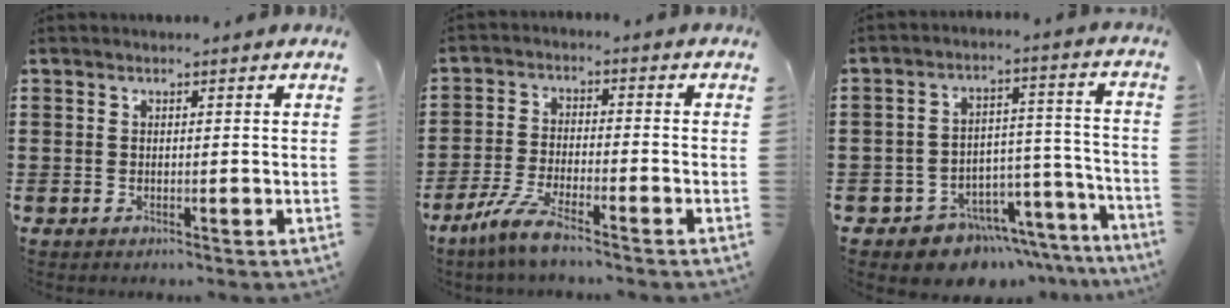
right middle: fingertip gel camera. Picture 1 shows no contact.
{"total": 5.2, "force": [-4.1, 0.2, 3.2], "torque": [-0.079, -0.015, -0.082]}
{"total": 7.2, "force": [-6.7, 2.5, 0.7], "torque": [-0.009, 0.034, -0.126]}